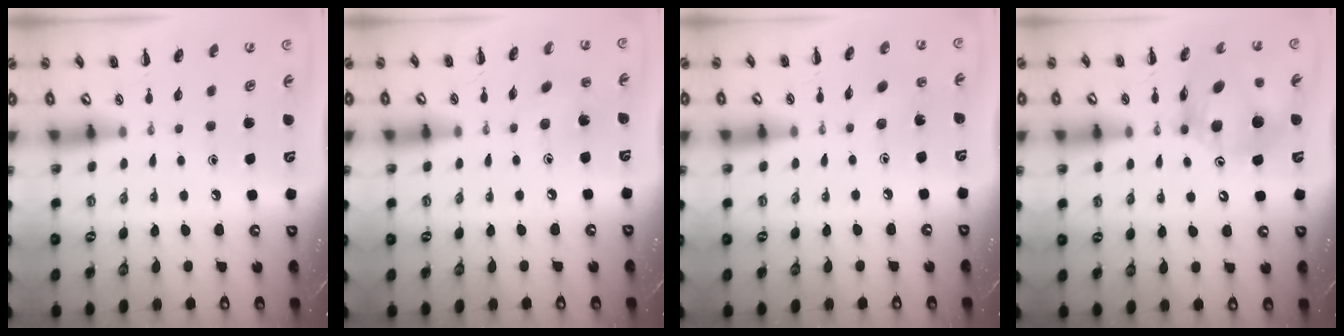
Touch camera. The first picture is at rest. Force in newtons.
{"total": 3.1, "press": 3.0, "slide": 0.7}
{"total": 2.4, "press": 2.3, "slide": 0.6}
{"total": 12.2, "press": 11.7, "slide": 3.7}